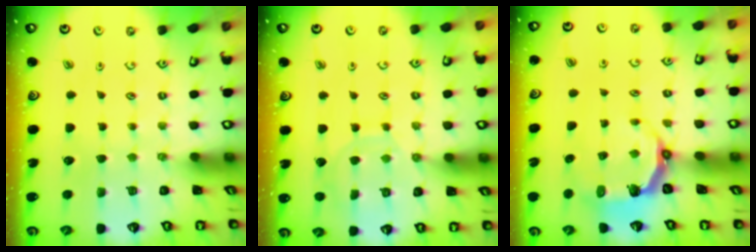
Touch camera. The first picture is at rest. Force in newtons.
{"total": 9.0, "press": 9.0, "slide": 0.6}
{"total": 4.9, "press": 3.2, "slide": 3.7}